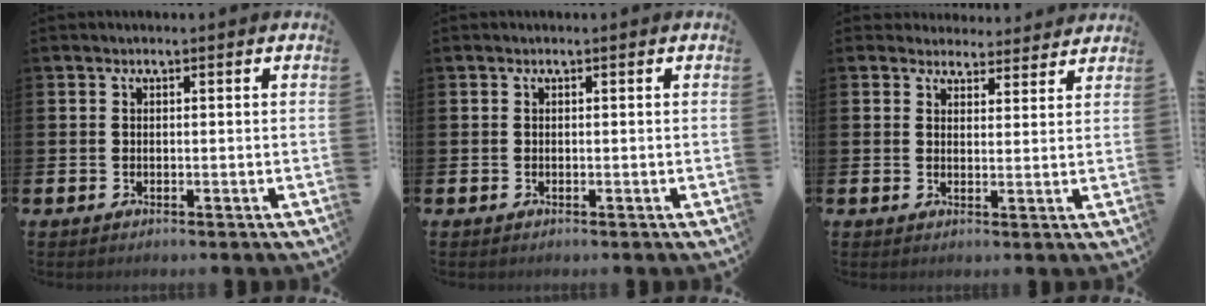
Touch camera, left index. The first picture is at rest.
{"total": 0.0}
{"total": 3.9, "force": [3.7, 1.3, -0.2], "torque": [0.002, -0.023, 0.065]}